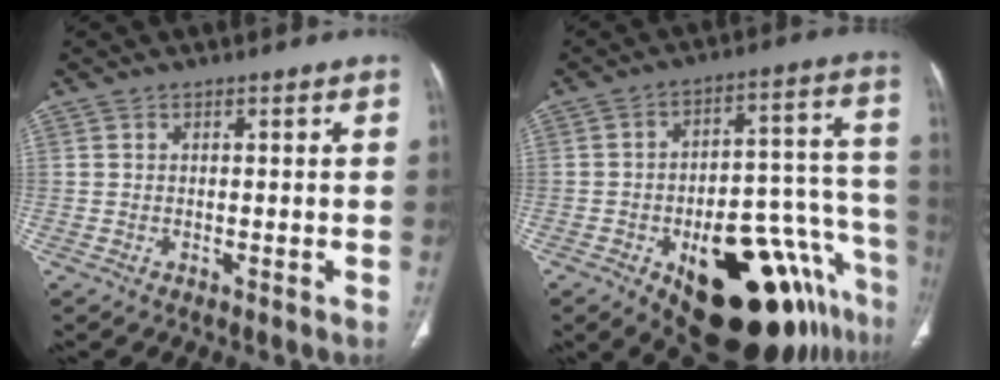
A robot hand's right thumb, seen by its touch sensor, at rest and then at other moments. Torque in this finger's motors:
{"motor_torque": [4.53, 0.47, 1.82, -0.95, 0.48]}